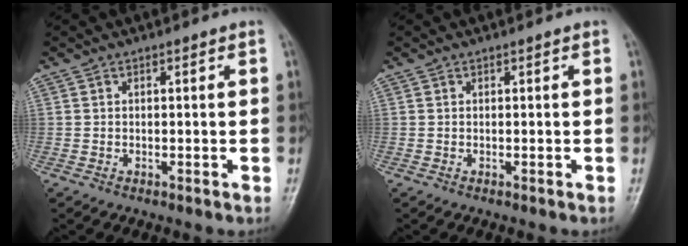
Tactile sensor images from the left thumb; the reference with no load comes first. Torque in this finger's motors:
{"motor_torque": [0.01, 0.00, -0.09, -0.05, 0.00]}